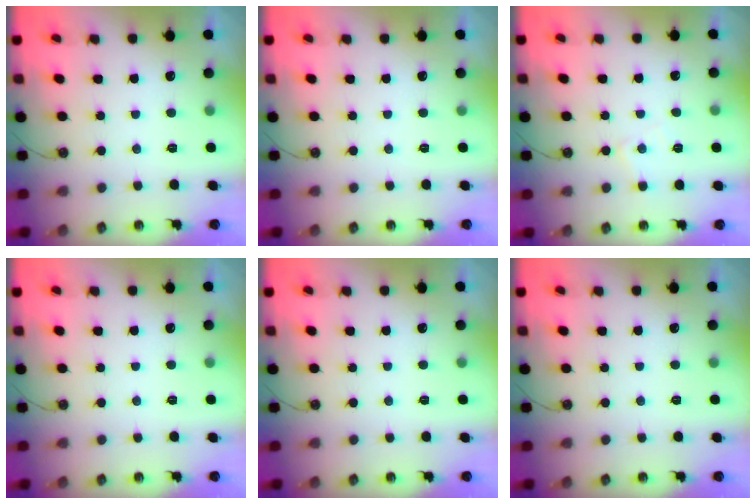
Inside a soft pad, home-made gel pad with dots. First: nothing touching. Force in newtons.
{"total": 0.0}
{"total": 4.8, "press": 4.8, "slide": 0.7}
{"total": 0.0}
{"total": 0.0}
{"total": 0.0}